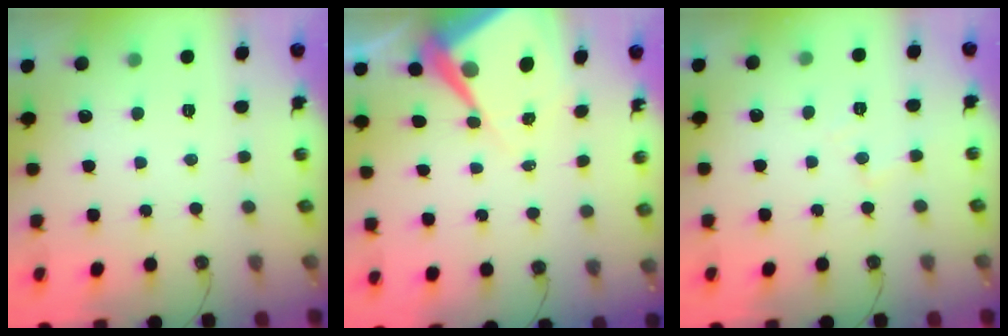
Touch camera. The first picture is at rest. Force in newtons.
{"total": 8.5, "press": 8.5, "slide": 0.7}
{"total": 4.9, "press": 4.8, "slide": 0.8}